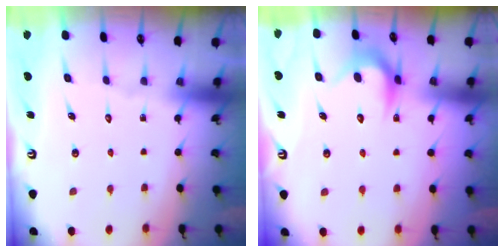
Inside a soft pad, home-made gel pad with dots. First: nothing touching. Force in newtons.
{"total": 7.9, "press": 7.9, "slide": 0.6}